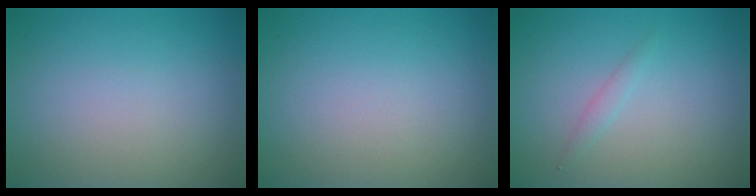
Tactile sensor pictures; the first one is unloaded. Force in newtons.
{"total": 0.0}
{"total": 0.8, "press": 0.8, "slide": 0.1}